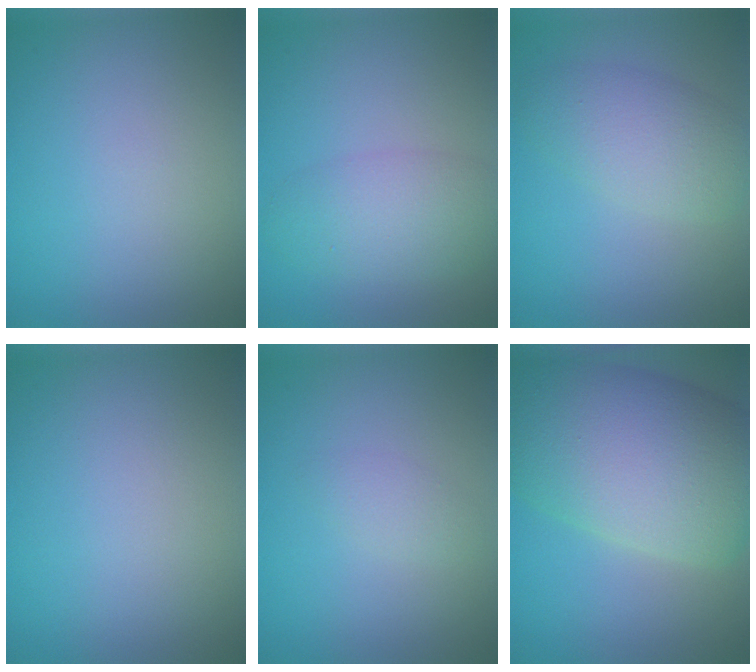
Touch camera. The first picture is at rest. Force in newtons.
{"total": 4.2, "press": 4.2, "slide": 0.2}
{"total": 4.2, "press": 4.2, "slide": 0.1}
{"total": 0.0}
{"total": 1.3, "press": 1.3, "slide": 0.0}
{"total": 13.5, "press": 13.4, "slide": 0.7}